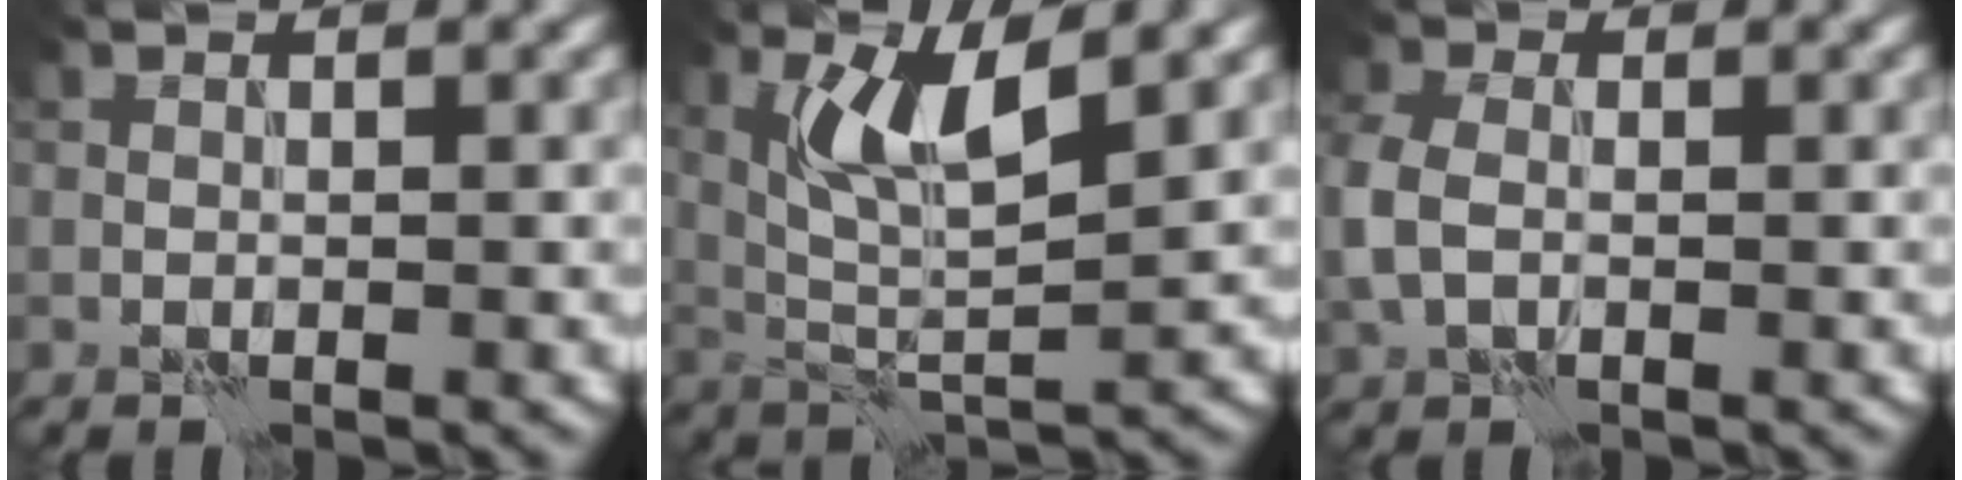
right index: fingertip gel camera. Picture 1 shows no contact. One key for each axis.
{"total": 5.9, "fx": 2.5, "fy": 1.5, "fz": 5.1, "tx": -0.099, "ty": -0.007, "tz": 0.049}
{"total": 3.4, "fx": -0.3, "fy": 2.5, "fz": 2.2, "tx": -0.068, "ty": 0.005, "tz": -0.014}